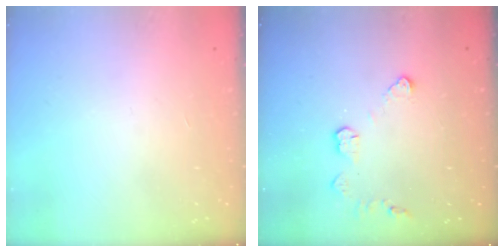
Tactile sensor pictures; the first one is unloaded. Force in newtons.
{"total": 5.1, "press": 5.1, "slide": 0.5}